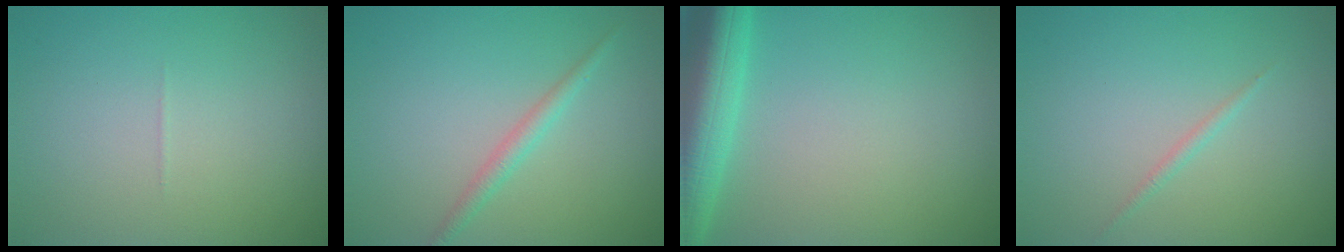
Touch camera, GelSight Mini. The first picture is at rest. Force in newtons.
{"total": 1.6, "press": 1.6, "slide": 0.0}
{"total": 7.7, "press": 7.7, "slide": 0.5}
{"total": 0.7, "press": 0.7, "slide": 0.0}